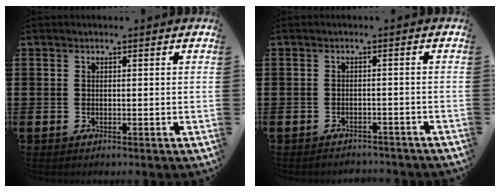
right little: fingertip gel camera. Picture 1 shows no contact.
{"total": 1.4, "force": [-1.4, 0.0, -0.1], "torque": [-0.003, 0.003, -0.031]}